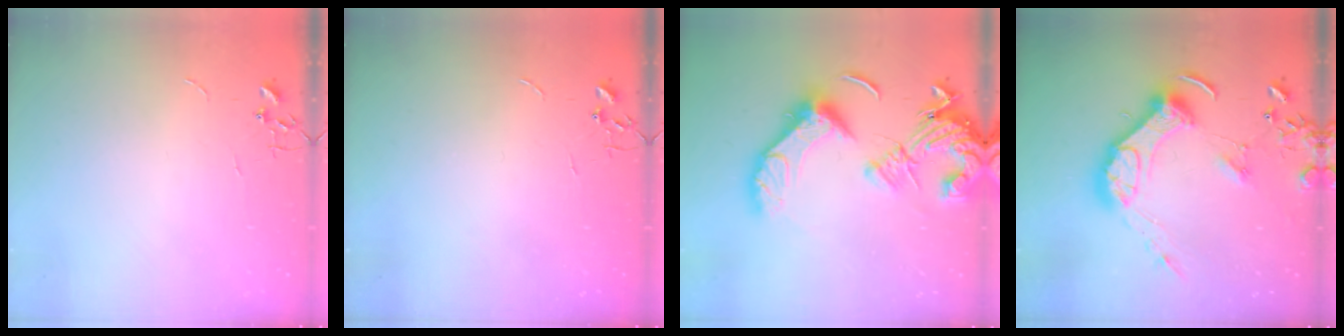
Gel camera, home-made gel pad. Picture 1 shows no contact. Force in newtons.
{"total": 0.0}
{"total": 20.2, "press": 20.1, "slide": 2.4}
{"total": 16.4, "press": 16.3, "slide": 2.3}